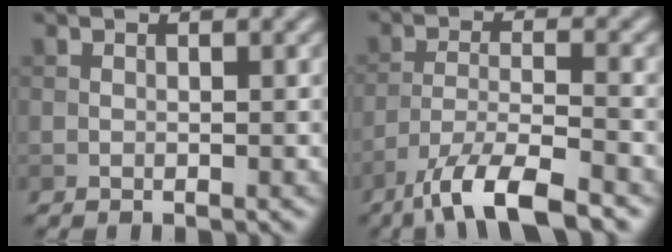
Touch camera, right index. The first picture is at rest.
{"total": 7.6, "force": [-5.5, 1.6, 5.0], "torque": [-0.087, -0.006, -0.103]}